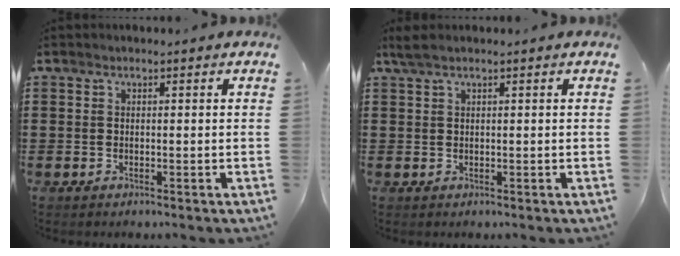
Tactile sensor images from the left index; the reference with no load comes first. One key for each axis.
{"total": 1.2, "fx": 0.6, "fy": 0.1, "fz": 1.1, "tx": -0.021, "ty": 0.000, "tz": 0.011}